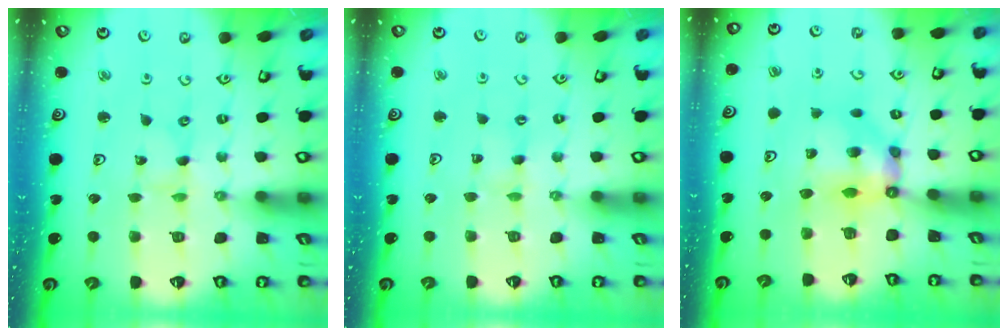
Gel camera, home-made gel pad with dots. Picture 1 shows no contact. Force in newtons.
{"total": 1.5, "press": 1.5, "slide": 0.3}
{"total": 6.9, "press": 6.9, "slide": 0.4}